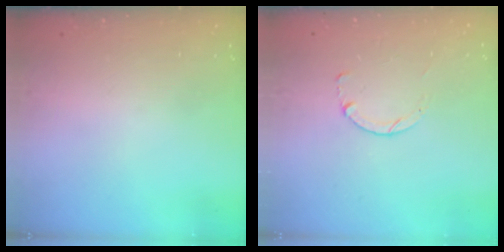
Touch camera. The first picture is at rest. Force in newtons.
{"total": 0.0}